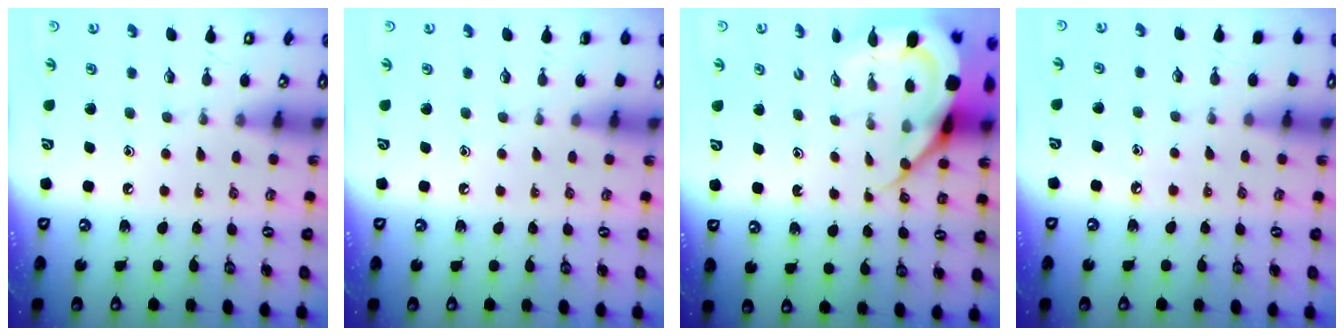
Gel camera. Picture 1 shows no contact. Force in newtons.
{"total": 0.0}
{"total": 9.0, "press": 8.9, "slide": 0.9}
{"total": 2.9, "press": 2.8, "slide": 0.4}